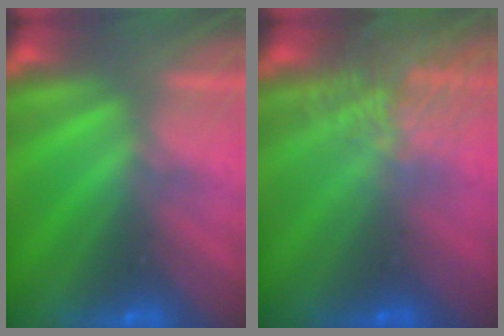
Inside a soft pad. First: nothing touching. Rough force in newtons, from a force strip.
{"total": 5.5}